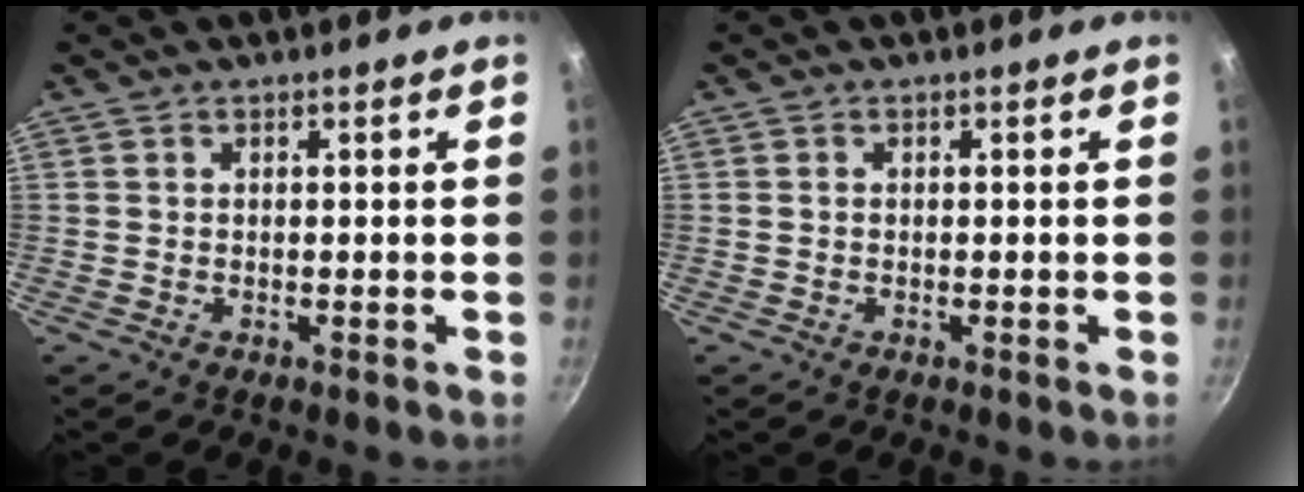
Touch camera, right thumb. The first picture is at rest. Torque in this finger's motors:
{"motor_torque": [-0.39, 0.18, 0.05, 0.28, -0.03]}